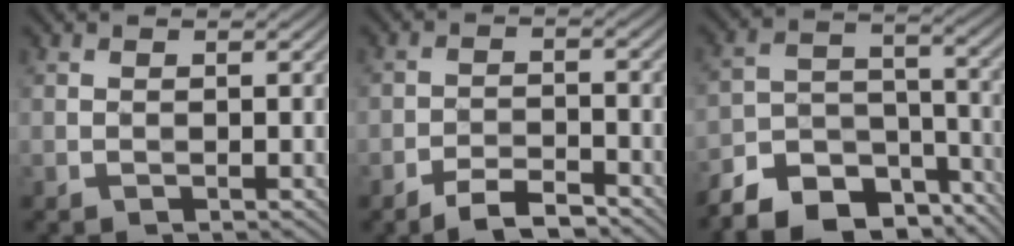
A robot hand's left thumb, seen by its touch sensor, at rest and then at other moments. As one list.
[{"total": 4.3, "force": [-3.6, 1.1, 2.2], "torque": [-0.038, 0.008, -0.067]}, {"total": 12.6, "force": [-10.3, 5.6, 4.6], "torque": [-0.099, -0.010, -0.158]}]